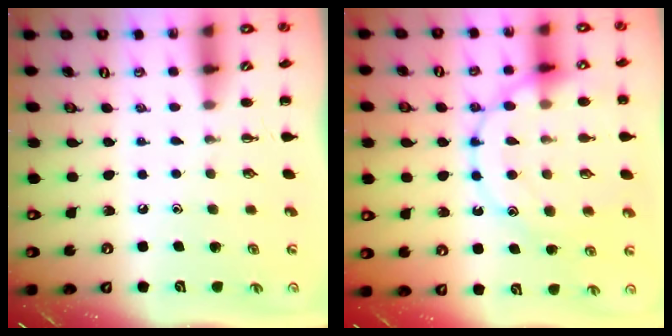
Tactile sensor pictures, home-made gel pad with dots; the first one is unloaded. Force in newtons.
{"total": 19.5, "press": 19.4, "slide": 1.7}